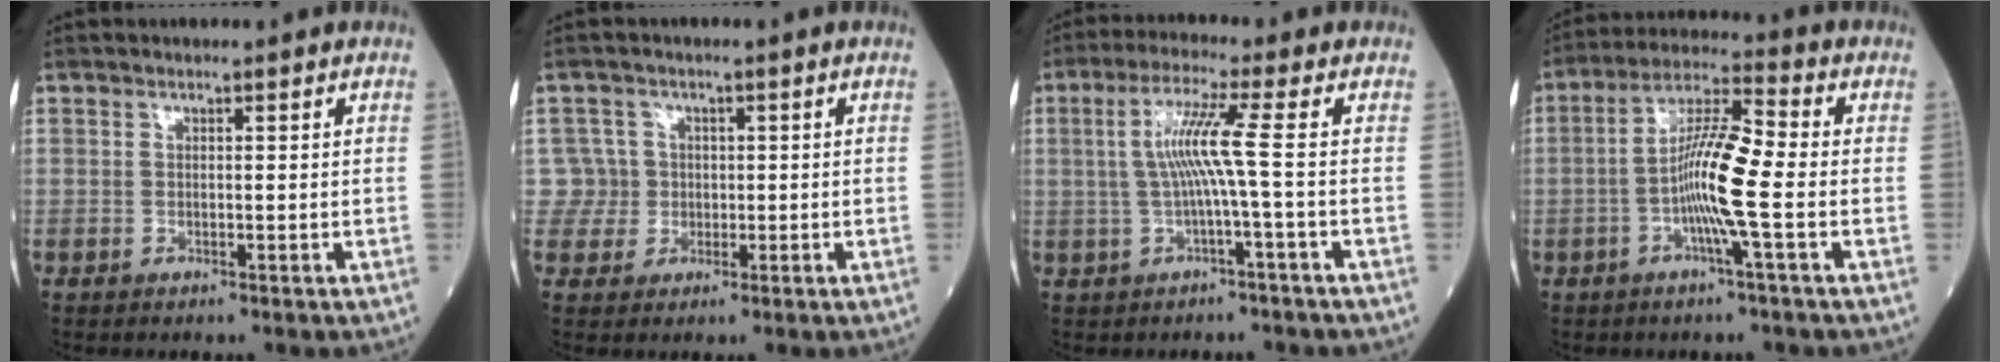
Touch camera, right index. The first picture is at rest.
{"total": 3.6, "force": [0.0, 3.5, -0.6], "torque": [0.025, 0.010, -0.002]}
{"total": 6.3, "force": [-0.2, -1.4, 6.2], "torque": [-0.127, 0.015, 0.003]}
{"total": 9.7, "force": [-2.0, -0.1, 9.5], "torque": [-0.180, 0.008, -0.047]}